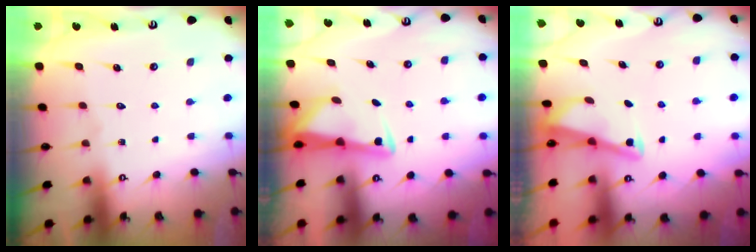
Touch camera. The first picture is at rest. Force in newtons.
{"total": 2.9, "press": 2.9, "slide": 0.4}
{"total": 2.8, "press": 2.8, "slide": 0.4}